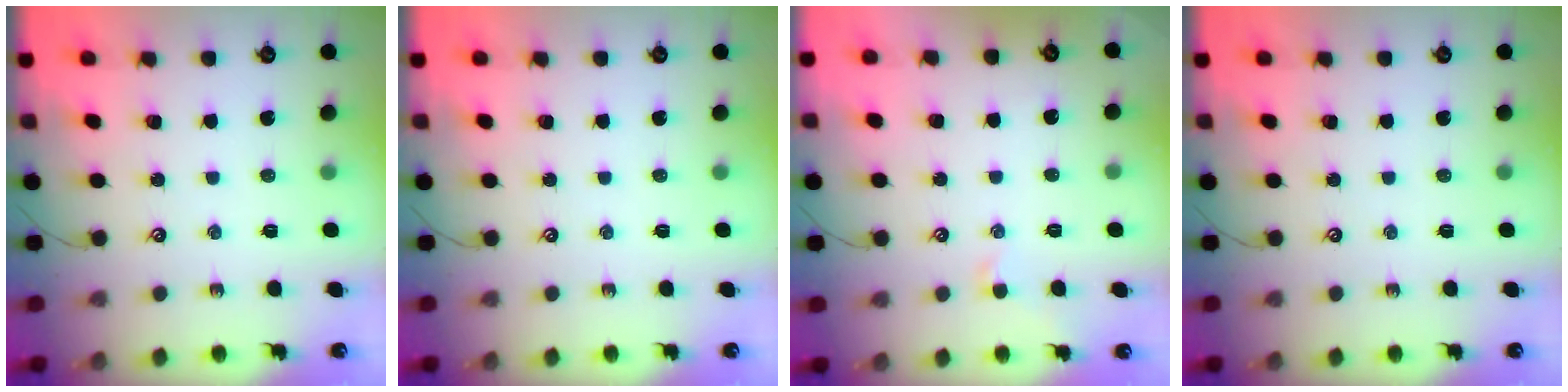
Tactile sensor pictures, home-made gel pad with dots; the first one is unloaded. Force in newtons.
{"total": 0.0}
{"total": 1.0, "press": 0.8, "slide": 0.6}
{"total": 0.0}